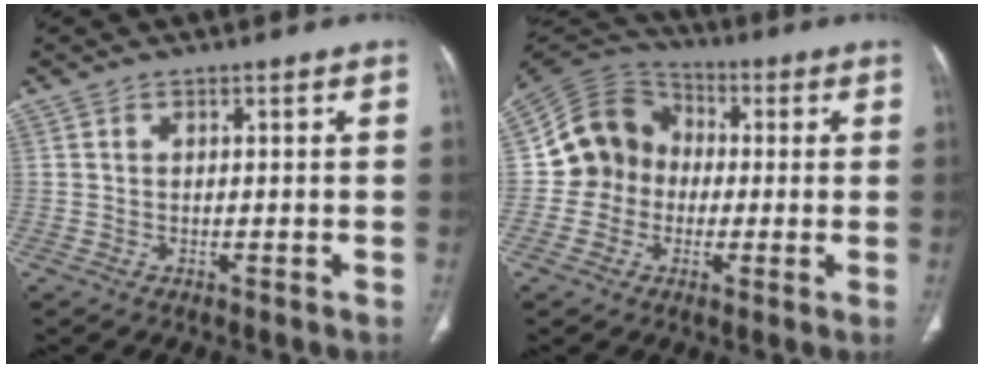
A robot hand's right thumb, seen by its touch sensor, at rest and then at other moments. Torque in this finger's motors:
{"motor_torque": [-0.02, 0.73, 0.61, 0.18, 0.27]}